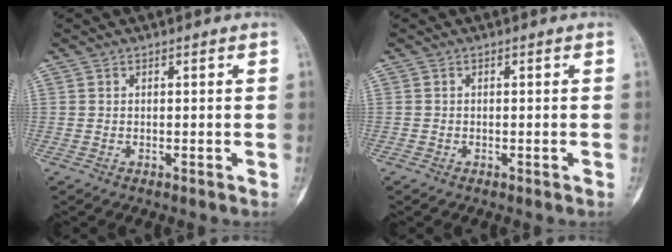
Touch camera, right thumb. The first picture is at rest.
{"total": 0.0}